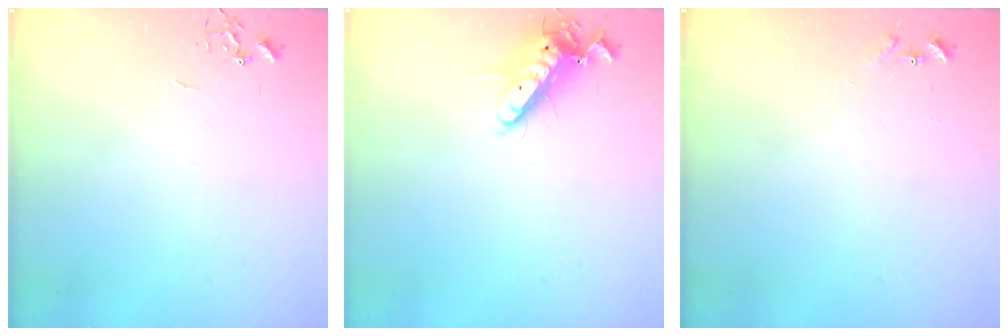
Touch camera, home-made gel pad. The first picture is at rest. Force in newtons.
{"total": 11.9, "press": 11.7, "slide": 2.2}
{"total": 6.9, "press": 6.8, "slide": 0.6}